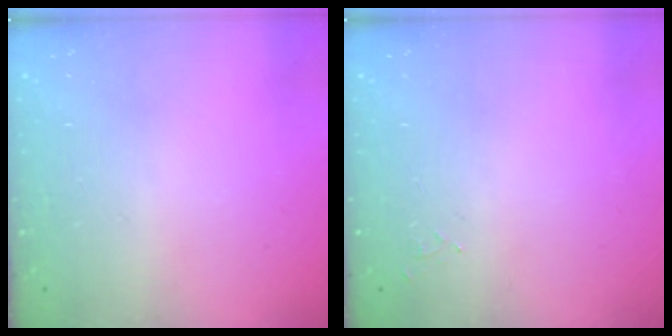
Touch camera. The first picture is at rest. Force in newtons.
{"total": 5.2, "press": 5.2, "slide": 0.4}